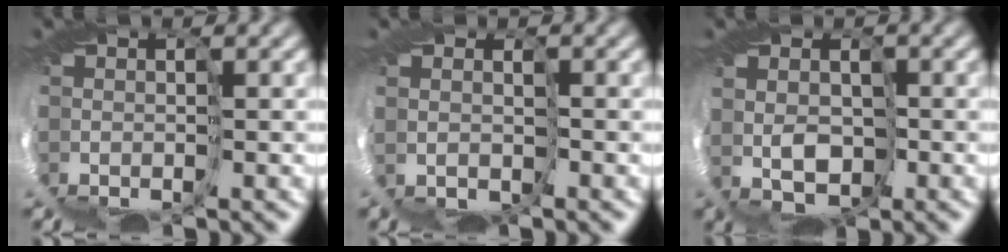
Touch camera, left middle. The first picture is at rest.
{"total": 1.4, "force": [1.2, 0.1, -0.6], "torque": [0.012, -0.005, 0.023]}
{"total": 2.0, "force": [1.7, 1.0, 0.4], "torque": [-0.010, 0.003, 0.028]}